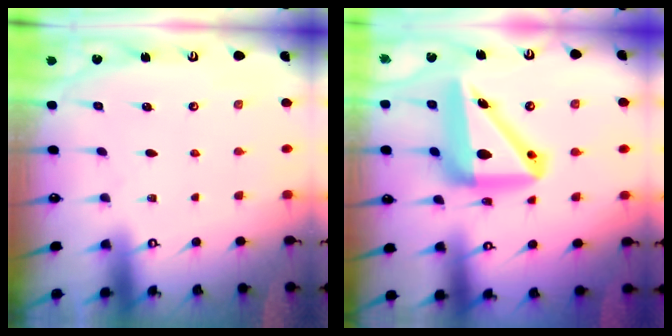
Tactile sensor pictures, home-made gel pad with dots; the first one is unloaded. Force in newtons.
{"total": 16.1, "press": 15.8, "slide": 3.1}